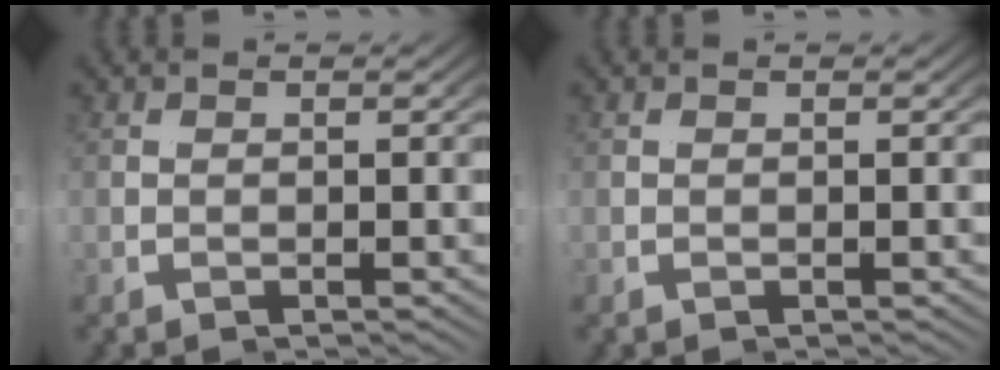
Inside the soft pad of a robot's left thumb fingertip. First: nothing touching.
{"total": 0.0}